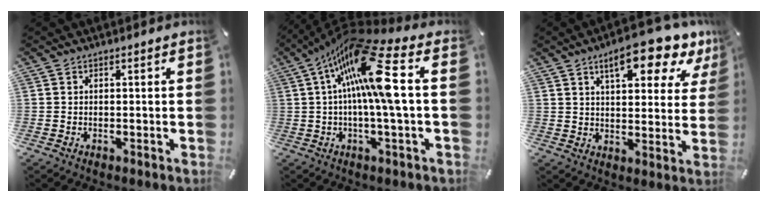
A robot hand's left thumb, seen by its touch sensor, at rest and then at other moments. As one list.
[{"total": 19.1, "force": [4.5, 3.4, 18.3], "torque": [-0.339, -0.025, 0.054]}, {"total": 13.4, "force": [8.6, 4.6, 9.1], "torque": [-0.126, -0.040, 0.141]}]